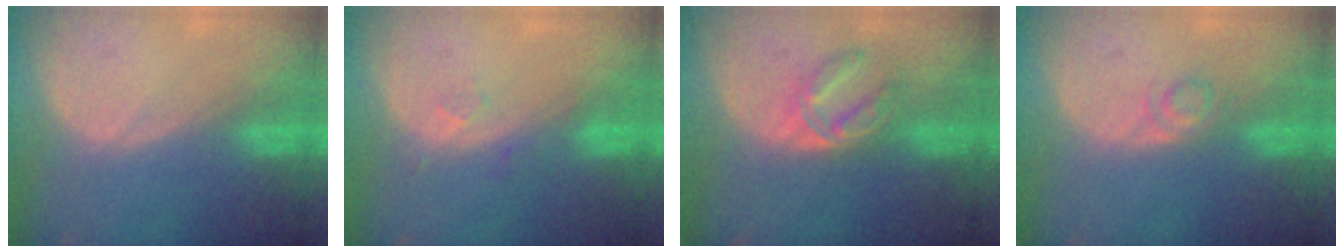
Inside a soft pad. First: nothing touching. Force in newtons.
{"total": 1.9, "press": 1.6, "slide": 1.0}
{"total": 5.7, "press": 5.4, "slide": 1.6}
{"total": 2.2, "press": 2.2, "slide": 0.2}